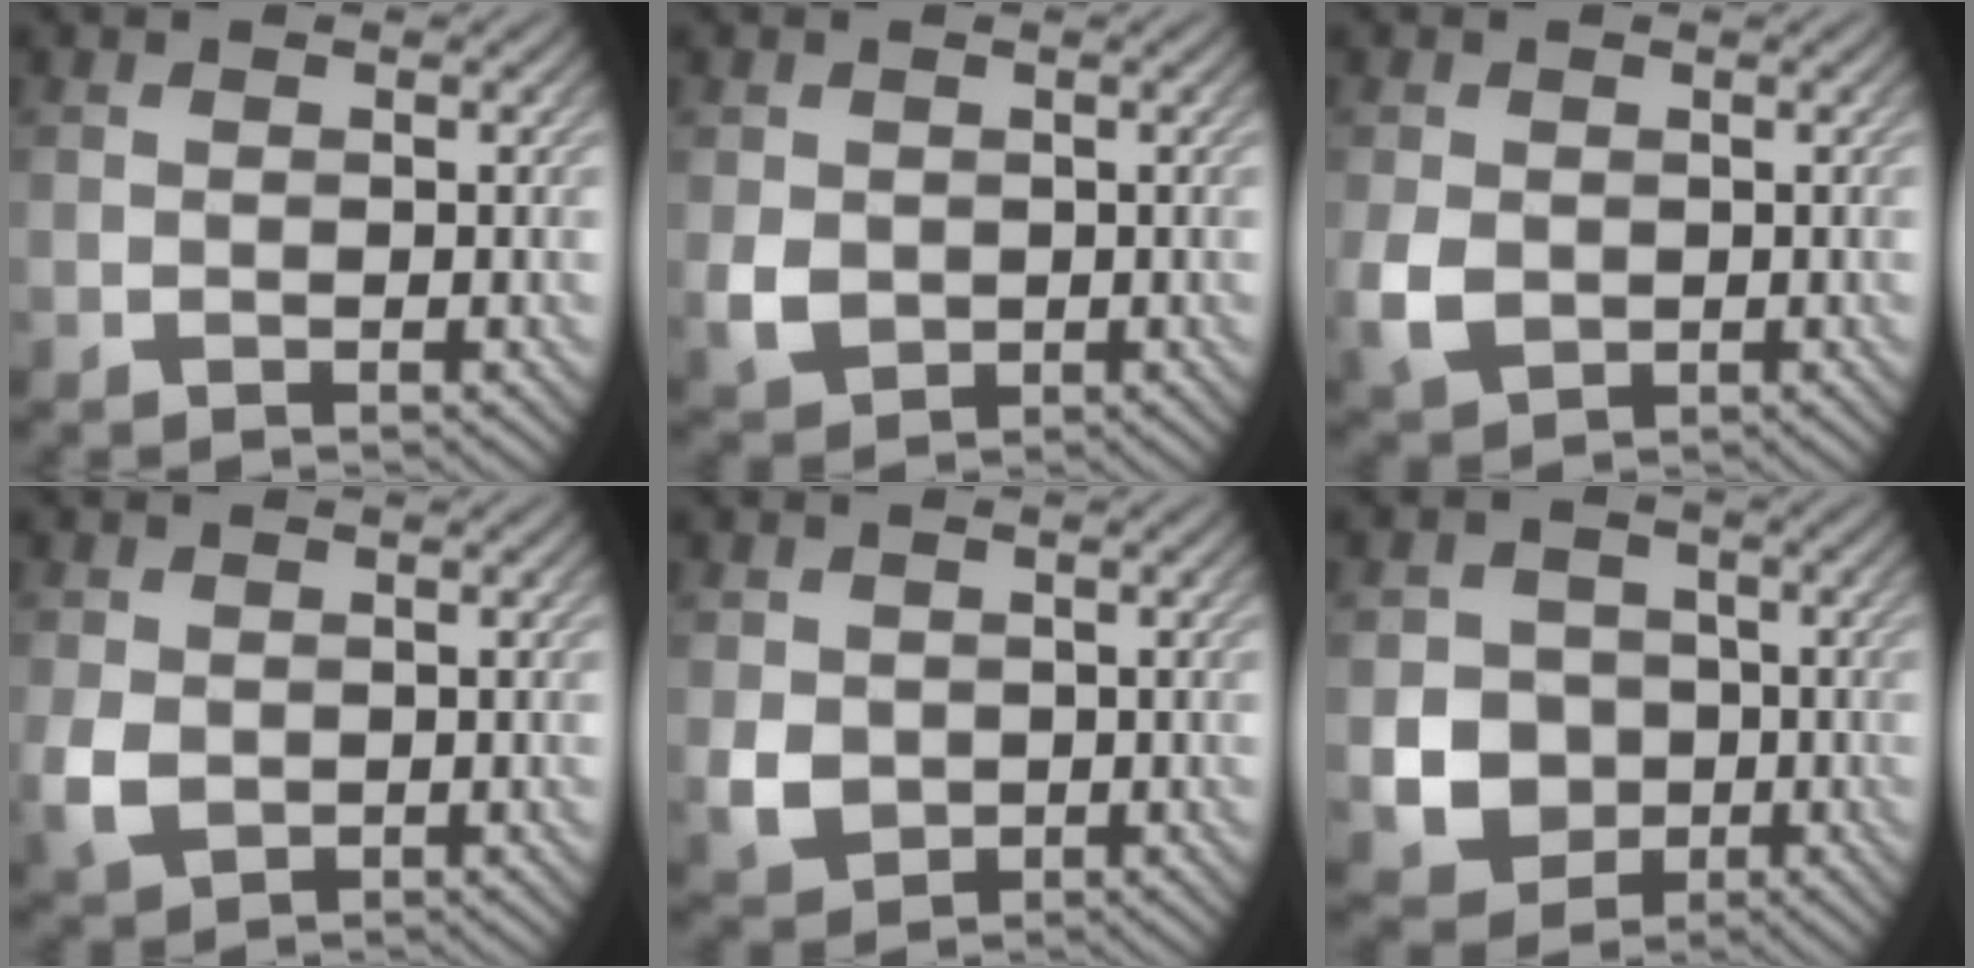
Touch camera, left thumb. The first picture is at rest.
{"total": 3.1, "force": [0.0, 2.7, 1.5], "torque": [-0.040, -0.009, 0.004]}
{"total": 4.0, "force": [-0.4, 3.2, 2.4], "torque": [-0.065, -0.010, -0.006]}
{"total": 3.6, "force": [0.0, 2.9, 2.2], "torque": [-0.059, -0.006, 0.001]}
{"total": 3.5, "force": [0.2, 3.1, 1.6], "torque": [-0.047, -0.010, 0.008]}
{"total": 6.9, "force": [-1.3, 6.2, 2.7], "torque": [-0.060, -0.016, -0.044]}